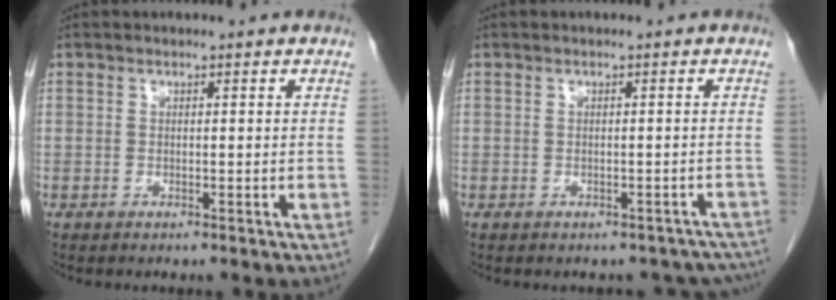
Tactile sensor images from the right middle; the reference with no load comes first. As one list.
[{"total": 7.1, "force": [-6.2, 3.3, 1.1], "torque": [0.000, 0.011, -0.057]}]